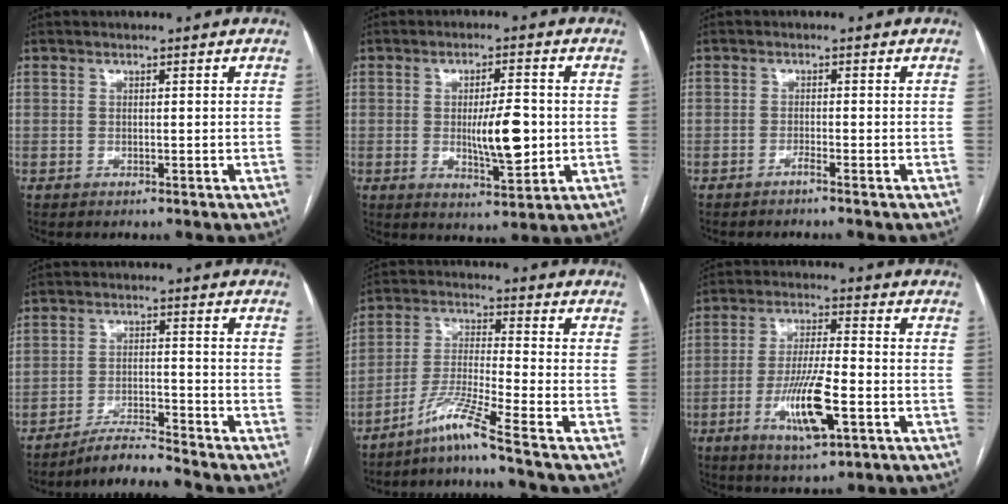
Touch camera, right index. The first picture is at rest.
{"total": 8.2, "force": [-0.6, 2.1, 7.9], "torque": [-0.128, -0.007, -0.005]}
{"total": 1.0, "force": [-0.8, -0.3, 0.4], "torque": [-0.006, 0.001, -0.016]}
{"total": 4.8, "force": [-4.7, -0.9, 0.4], "torque": [-0.005, -0.010, -0.083]}
{"total": 7.8, "force": [-6.0, -2.5, 4.3], "torque": [-0.092, -0.020, -0.119]}
{"total": 10.8, "force": [-3.9, 1.7, 10.0], "torque": [-0.190, -0.010, -0.067]}